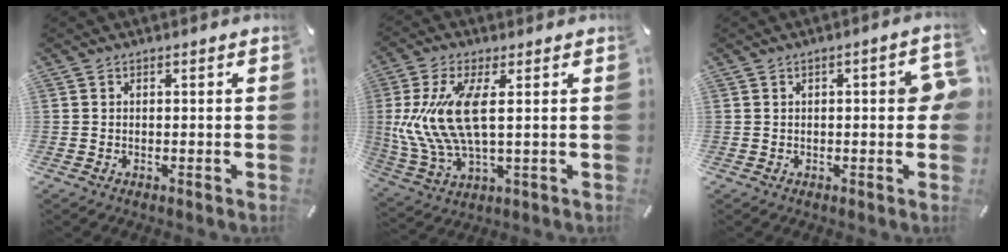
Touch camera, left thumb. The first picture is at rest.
{"total": 14.2, "force": [2.4, 5.7, 12.8], "torque": [-0.292, -0.021, 0.039]}
{"total": 6.1, "force": [0.4, 2.3, 5.6], "torque": [-0.075, 0.001, 0.003]}